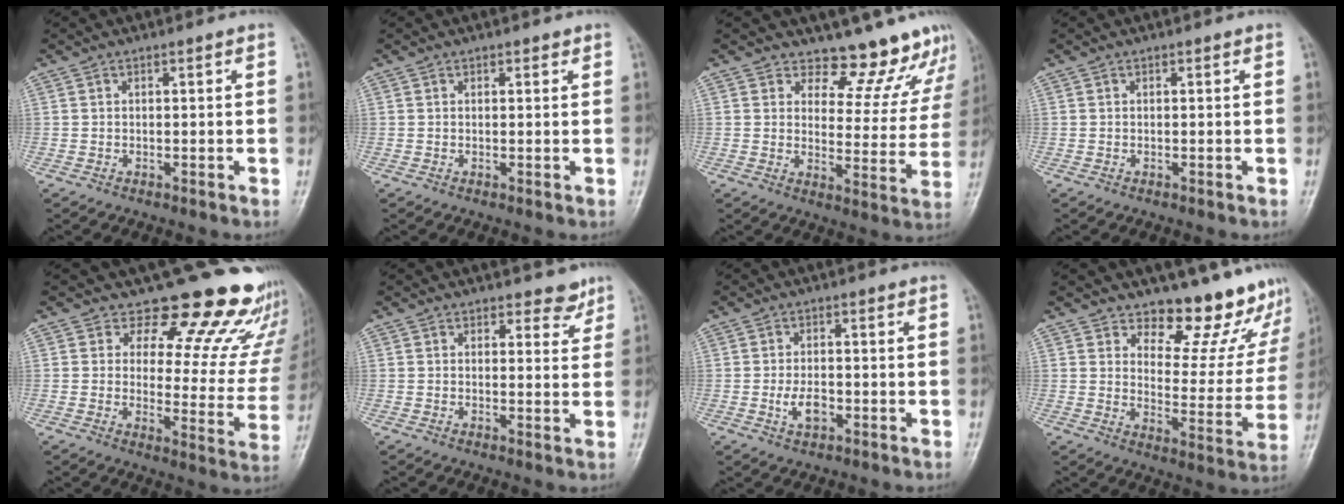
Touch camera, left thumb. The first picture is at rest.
{"total": 1.0, "force": [0.7, 0.7, 0.4], "torque": [0.007, -0.003, 0.005]}
{"total": 13.0, "force": [12.0, 4.7, 1.4], "torque": [0.035, -0.106, 0.134]}
{"total": 0.0}
{"total": 19.6, "force": [16.8, 7.5, 6.8], "torque": [-0.026, -0.129, 0.190]}
{"total": 3.4, "force": [2.7, 1.9, 0.7], "torque": [0.017, -0.020, 0.031]}
{"total": 4.2, "force": [-1.3, 2.5, 3.1], "torque": [-0.051, 0.002, -0.022]}
{"total": 15.8, "force": [13.8, 6.3, 4.3], "torque": [0.005, -0.121, 0.167]}